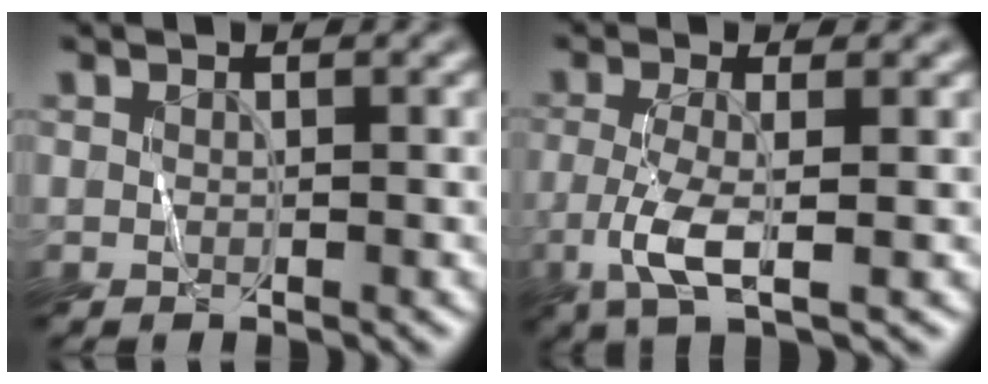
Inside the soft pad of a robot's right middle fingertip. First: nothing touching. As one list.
[{"total": 3.6, "force": [-1.5, 0.5, 3.2], "torque": [-0.079, -0.004, -0.032]}]